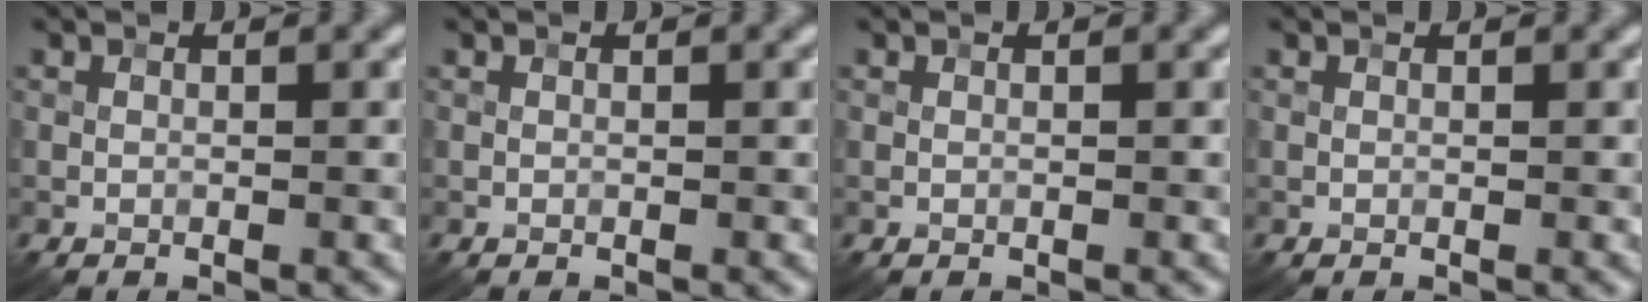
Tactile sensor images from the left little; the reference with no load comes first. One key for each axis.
{"total": 0.0}
{"total": 0.0}
{"total": 0.0}